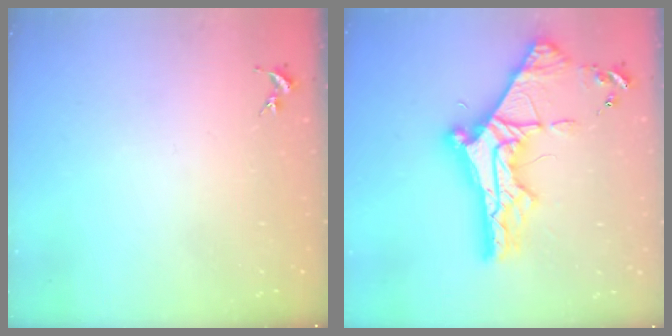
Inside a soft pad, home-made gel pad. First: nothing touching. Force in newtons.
{"total": 10.8, "press": 10.7, "slide": 1.2}